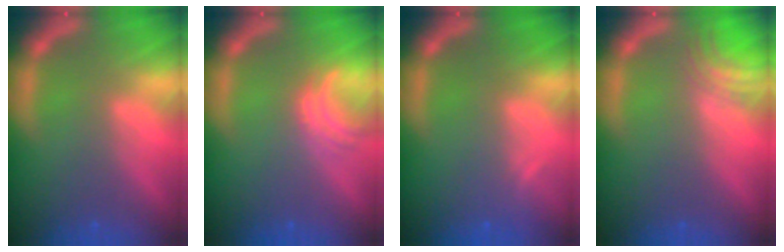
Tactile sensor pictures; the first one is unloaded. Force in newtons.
{"total": 2.5}
{"total": 0.9}
{"total": 3.0}